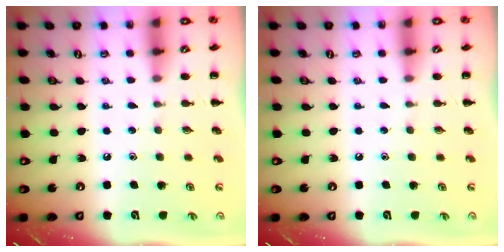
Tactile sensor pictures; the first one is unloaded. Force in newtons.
{"total": 0.0}